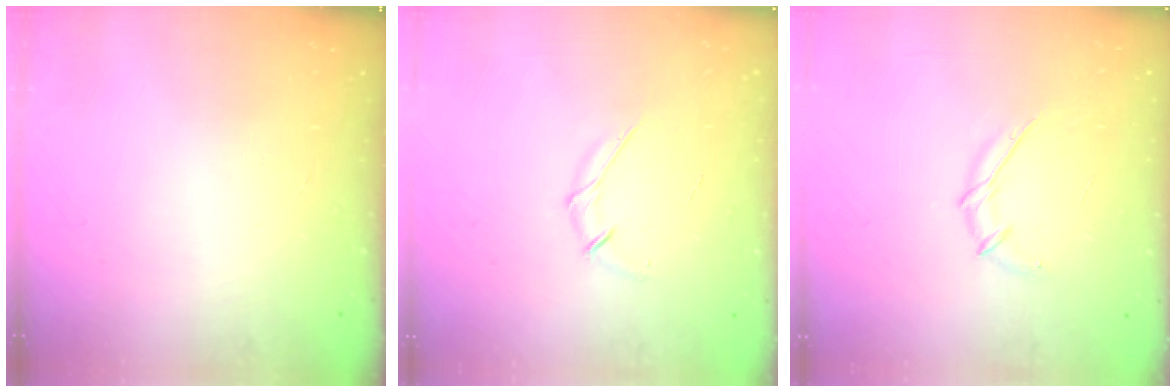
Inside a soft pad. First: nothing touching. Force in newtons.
{"total": 5.4, "press": 5.3, "slide": 1.0}
{"total": 5.9, "press": 5.7, "slide": 1.3}